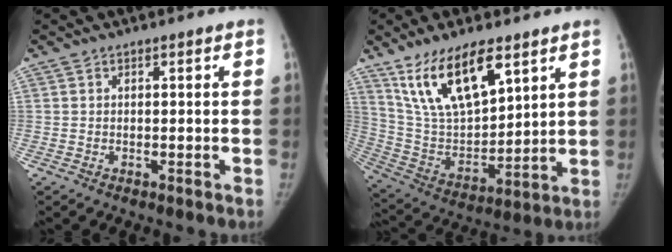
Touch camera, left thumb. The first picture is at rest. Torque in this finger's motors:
{"motor_torque": [0.43, 0.46, 1.43, -1.34, 0.23]}